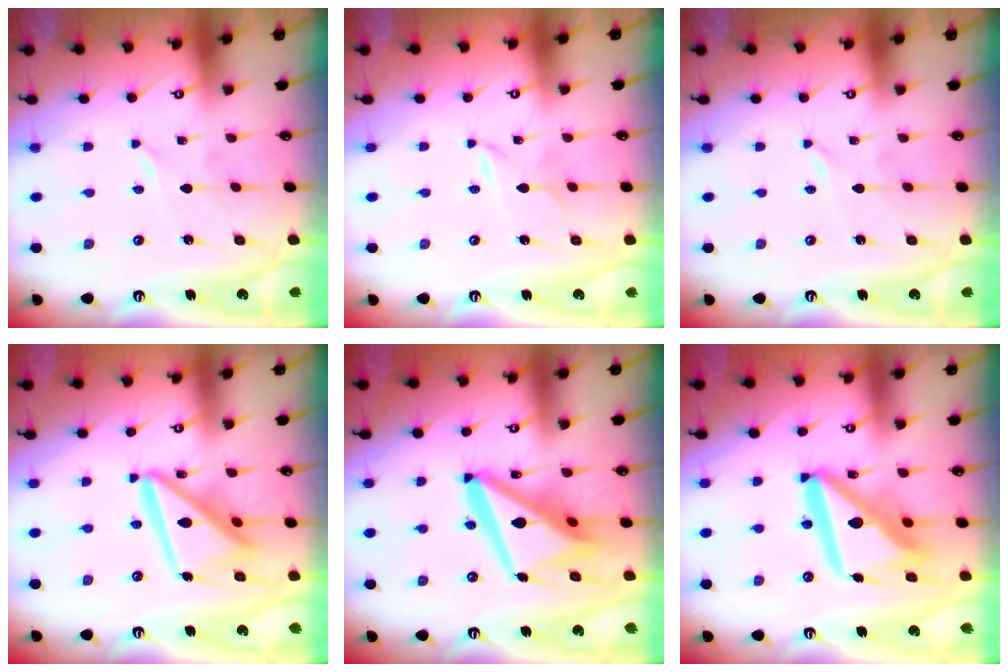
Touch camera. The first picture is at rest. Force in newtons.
{"total": 2.5, "press": 2.5, "slide": 0.4}
{"total": 0.0}
{"total": 15.8, "press": 15.7, "slide": 1.6}
{"total": 17.9, "press": 17.7, "slide": 2.1}
{"total": 16.9, "press": 16.8, "slide": 2.0}